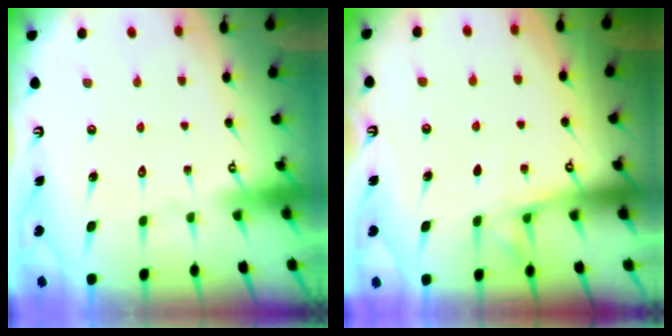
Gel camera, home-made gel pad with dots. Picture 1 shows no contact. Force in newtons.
{"total": 5.5, "press": 5.5, "slide": 0.9}